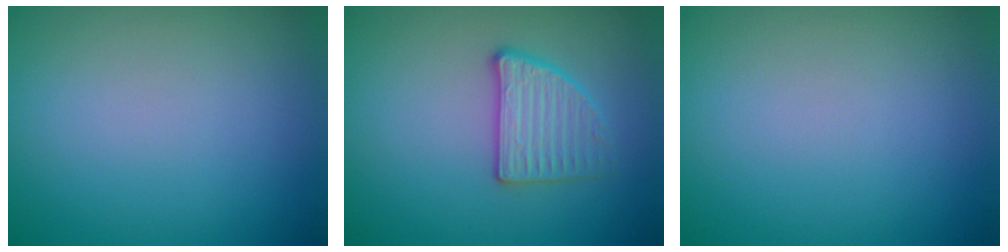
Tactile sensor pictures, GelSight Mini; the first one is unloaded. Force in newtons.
{"total": 2.7, "press": 2.6, "slide": 0.8}
{"total": 0.0}